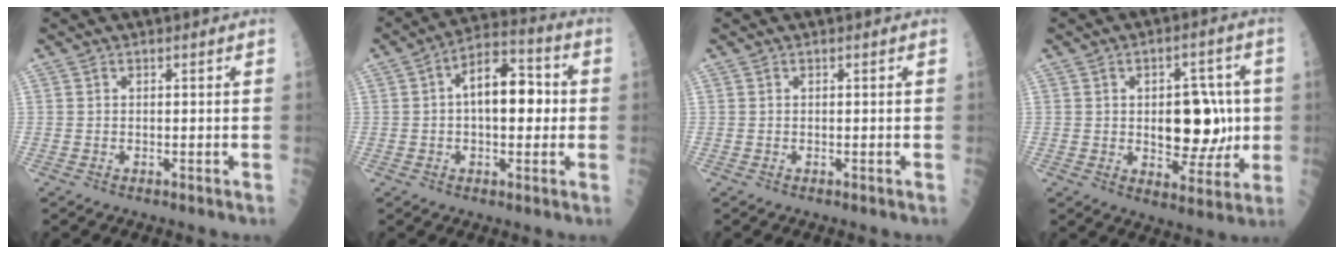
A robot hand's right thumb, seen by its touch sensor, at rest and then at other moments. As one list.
[{"total": 12.7, "force": [0.9, 6.8, 10.7], "torque": [-0.139, 0.029, 0.006]}, {"total": 0.0}, {"total": 12.4, "force": [0.4, 7.3, 10.0], "torque": [-0.084, 0.006, 0.014]}]